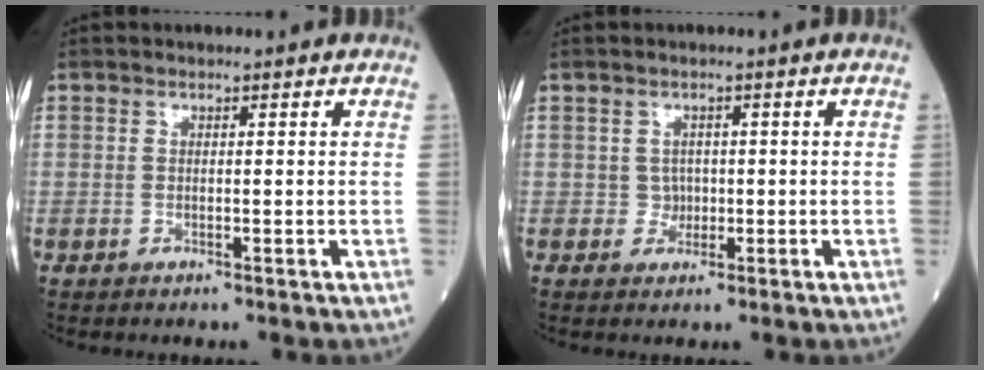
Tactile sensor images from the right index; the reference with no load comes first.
{"total": 1.4, "force": [-0.1, 1.4, 0.3], "torque": [-0.001, 0.005, 0.000]}